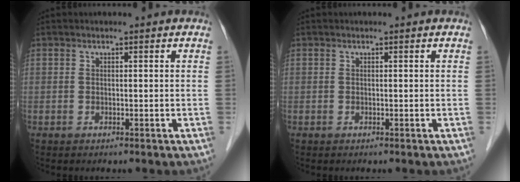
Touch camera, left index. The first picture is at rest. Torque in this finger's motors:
{"motor_torque": [0.00, 0.00, -0.01, 0.00]}